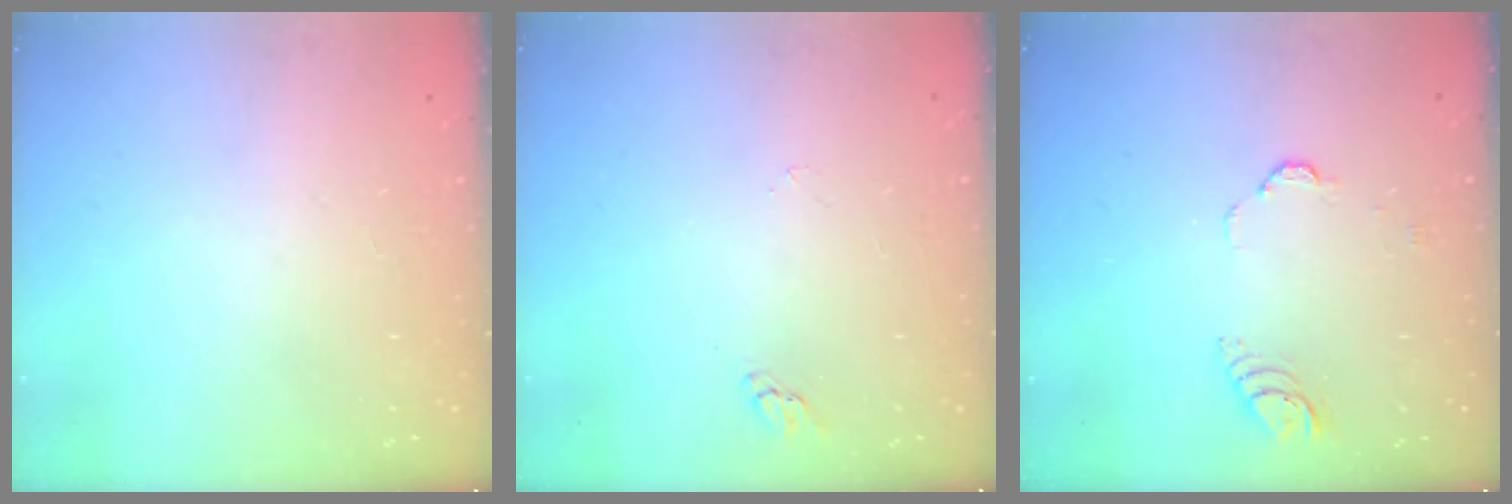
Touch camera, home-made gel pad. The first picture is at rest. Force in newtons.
{"total": 2.2, "press": 2.2, "slide": 0.2}
{"total": 3.3, "press": 3.3, "slide": 0.3}